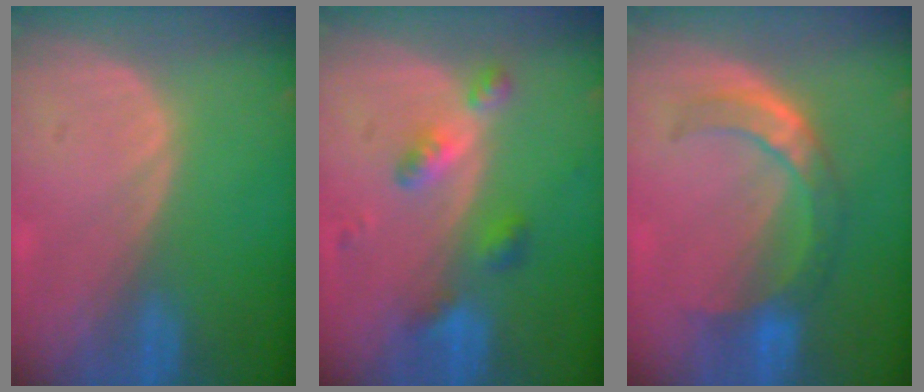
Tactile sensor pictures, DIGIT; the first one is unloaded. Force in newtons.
{"total": 5.6, "press": 4.9, "slide": 2.7}
{"total": 6.8, "press": 6.6, "slide": 1.9}